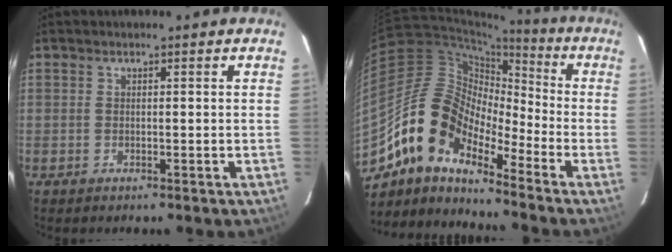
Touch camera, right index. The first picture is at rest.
{"total": 13.8, "force": [-10.3, 5.6, 7.3], "torque": [-0.120, 0.012, -0.215]}